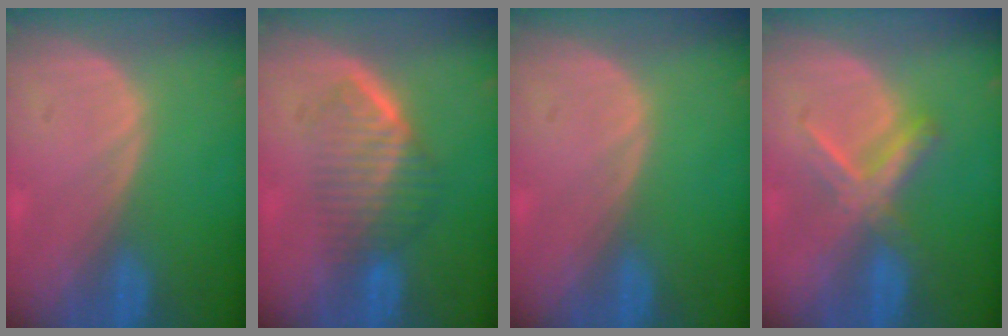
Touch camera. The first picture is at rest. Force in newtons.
{"total": 6.6, "press": 5.9, "slide": 3.1}
{"total": 0.0}
{"total": 5.5, "press": 5.4, "slide": 1.1}